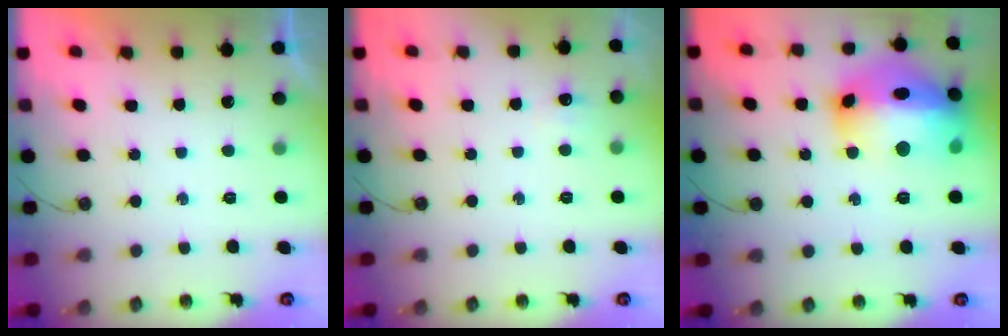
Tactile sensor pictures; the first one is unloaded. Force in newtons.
{"total": 4.9, "press": 4.8, "slide": 1.0}
{"total": 24.0, "press": 23.9, "slide": 2.5}